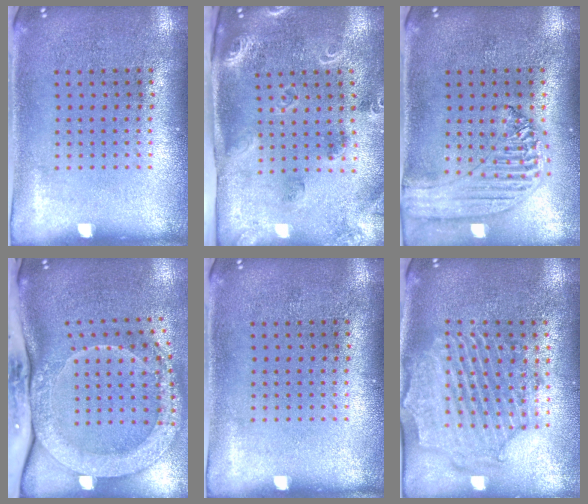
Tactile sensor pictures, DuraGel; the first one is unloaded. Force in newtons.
{"total": 1.7, "press": 1.7, "slide": 0.3}
{"total": 1.3, "press": 1.2, "slide": 0.2}
{"total": 3.0, "press": 2.3, "slide": 1.9}
{"total": 0.0}
{"total": 2.3, "press": 2.2, "slide": 0.8}